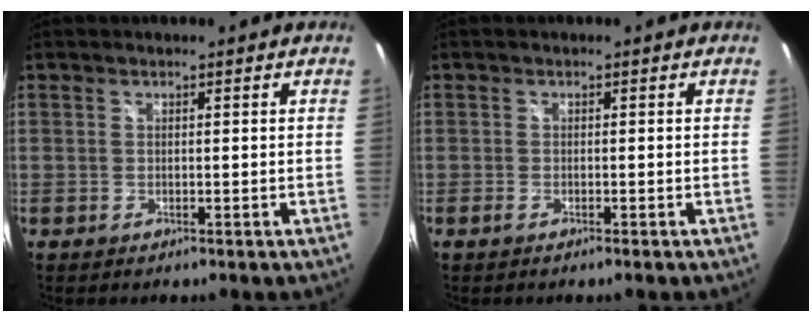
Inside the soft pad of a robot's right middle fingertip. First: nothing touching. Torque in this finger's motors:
{"motor_torque": [-0.16, -0.09, -0.07, -0.01]}